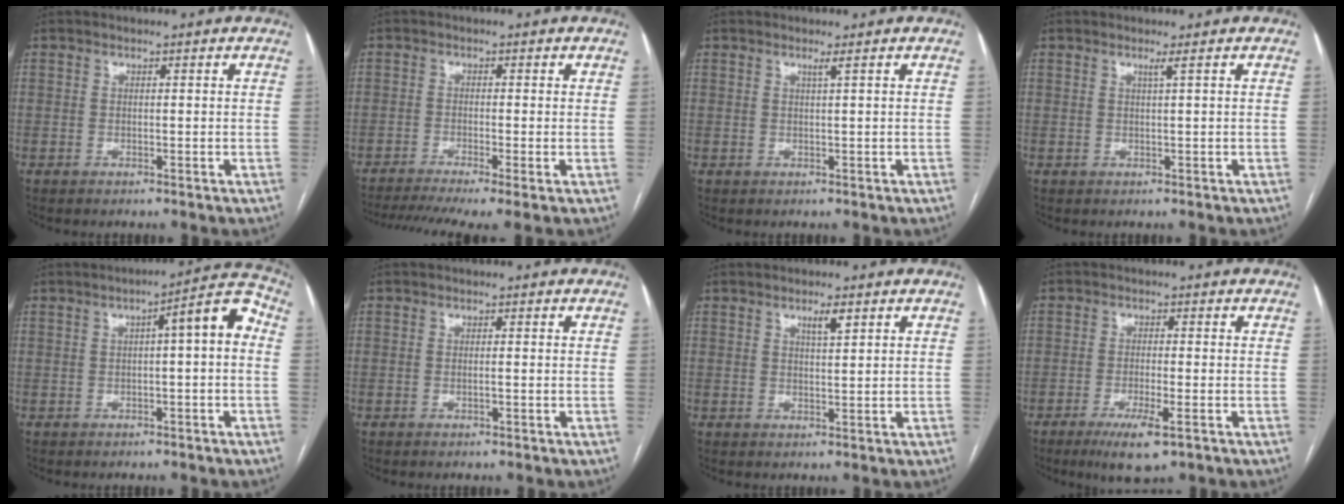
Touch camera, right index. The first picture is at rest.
{"total": 9.1, "force": [-6.4, 0.8, 6.4], "torque": [-0.104, -0.008, -0.103]}
{"total": 0.8, "force": [0.4, -0.3, 0.6], "torque": [-0.020, -0.006, 0.013]}
{"total": 0.8, "force": [0.4, -0.4, 0.6], "torque": [-0.020, -0.006, 0.012]}
{"total": 6.7, "force": [0.5, 1.0, 6.6], "torque": [-0.085, 0.028, 0.001]}
{"total": 0.6, "force": [-0.1, 0.0, 0.6], "torque": [-0.014, -0.001, -0.001]}
{"total": 2.4, "force": [1.4, 0.3, 1.9], "torque": [-0.036, -0.002, 0.024]}
{"total": 6.1, "force": [-3.3, 0.9, 5.0], "torque": [-0.094, -0.014, -0.052]}